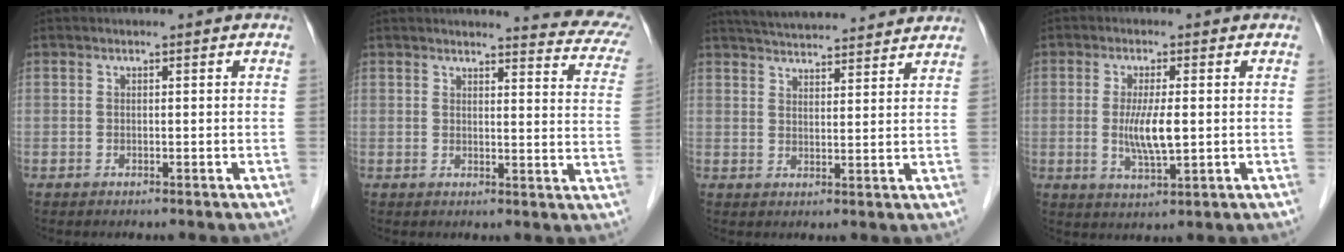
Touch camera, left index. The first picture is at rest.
{"total": 11.2, "force": [10.2, 1.7, 4.3], "torque": [-0.027, -0.049, 0.083]}
{"total": 15.7, "force": [14.7, 2.1, 5.2], "torque": [-0.082, 0.034, 0.205]}
{"total": 5.6, "force": [-0.1, 0.9, 5.5], "torque": [-0.112, -0.012, -0.001]}